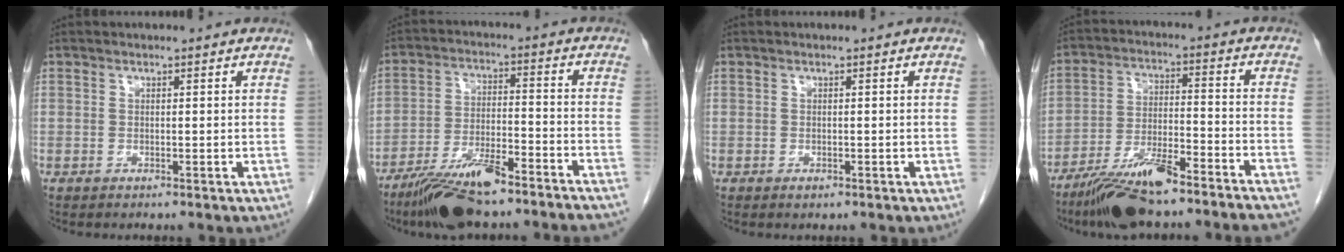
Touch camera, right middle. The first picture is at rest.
{"total": 14.8, "force": [-12.1, 1.3, 8.4], "torque": [-0.133, -0.008, -0.203]}
{"total": 0.5, "force": [-0.3, 0.3, 0.3], "torque": [-0.004, 0.001, -0.003]}
{"total": 16.0, "force": [-13.2, 1.0, 8.9], "torque": [-0.135, -0.006, -0.221]}